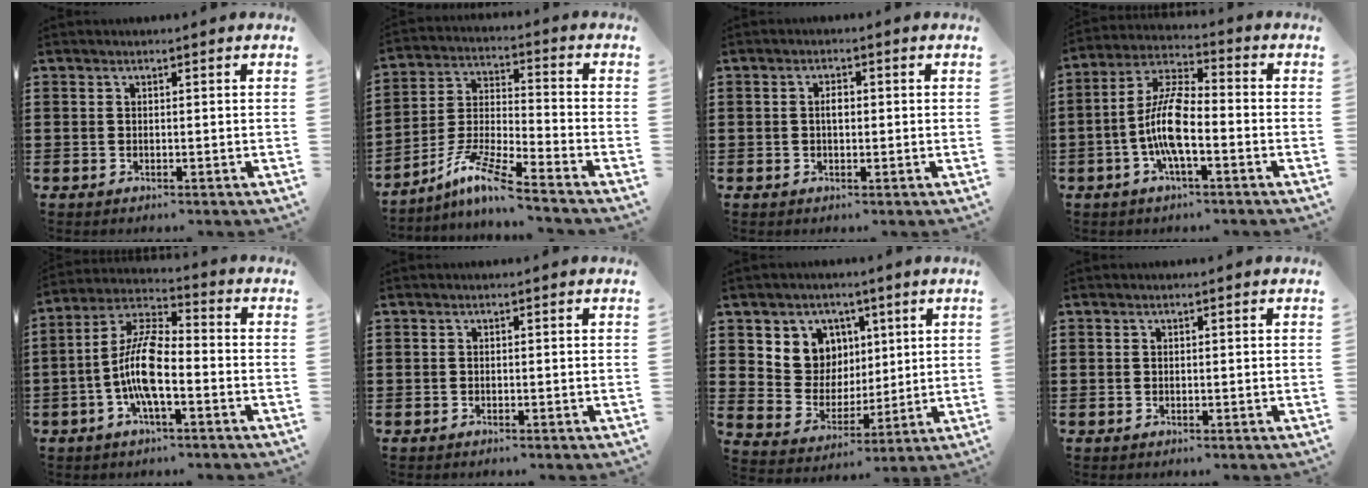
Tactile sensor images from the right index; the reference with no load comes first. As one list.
[{"total": 9.3, "force": [-7.4, 0.4, 5.7], "torque": [-0.129, -0.007, -0.150]}, {"total": 2.0, "force": [0.1, 0.9, 1.7], "torque": [-0.034, 0.005, 0.001]}, {"total": 9.4, "force": [-2.5, 2.8, 8.7], "torque": [-0.202, -0.014, -0.052]}, {"total": 9.9, "force": [-2.5, 3.1, 9.1], "torque": [-0.209, -0.011, -0.053]}, {"total": 0.0}, {"total": 8.0, "force": [3.2, 7.2, 1.1], "torque": [-0.062, -0.018, 0.062]}, {"total": 0.0}]